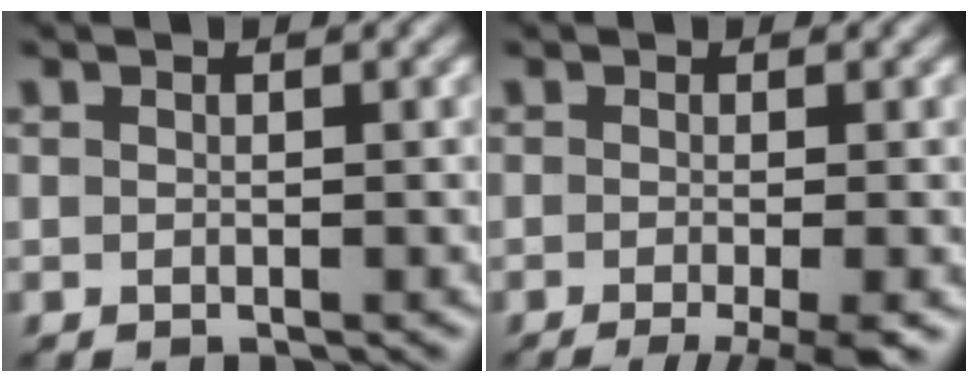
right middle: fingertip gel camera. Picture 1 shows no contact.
{"total": 5.2, "force": [-2.6, 1.2, 4.3], "torque": [-0.053, -0.008, -0.041]}